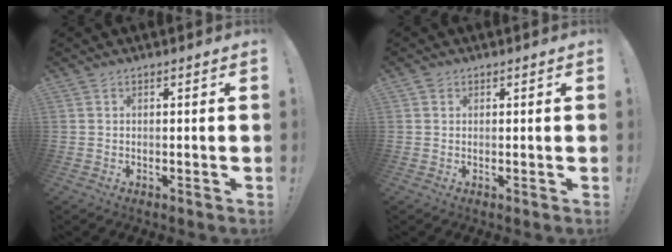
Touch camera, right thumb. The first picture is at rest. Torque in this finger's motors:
{"motor_torque": [-0.21, 0.40, -0.01, -0.04, 0.03]}